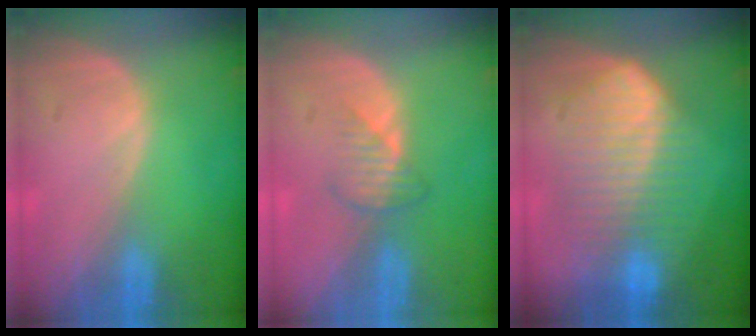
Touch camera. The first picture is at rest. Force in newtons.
{"total": 2.7, "press": 2.6, "slide": 0.7}
{"total": 9.5, "press": 9.5, "slide": 0.3}